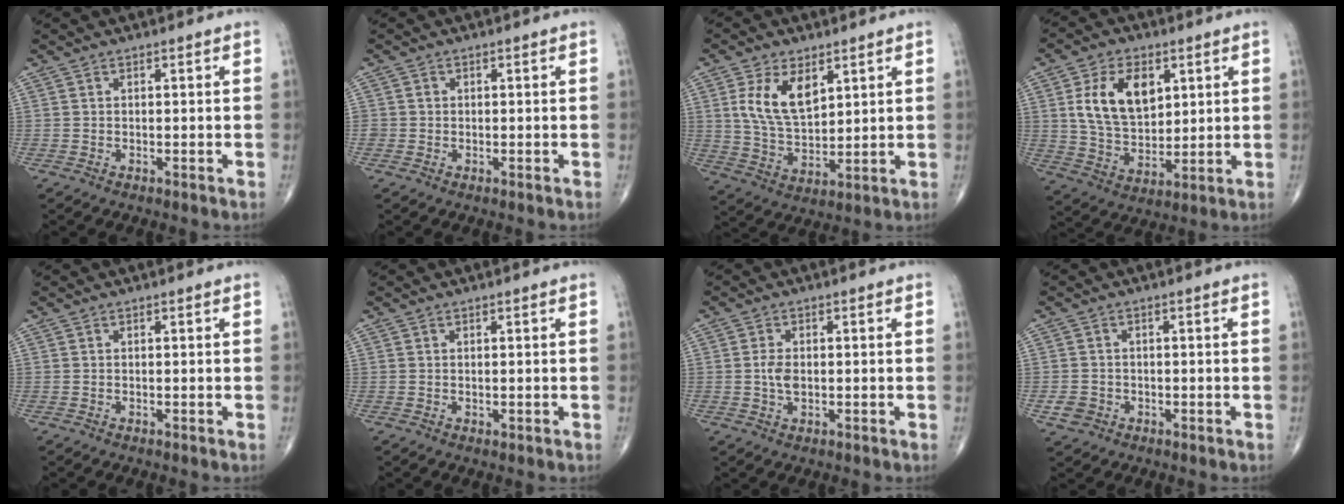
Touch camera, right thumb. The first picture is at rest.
{"total": 1.2, "force": [-0.1, 1.2, 0.1], "torque": [0.006, 0.005, -0.005]}
{"total": 10.8, "force": [4.2, 6.0, 7.9], "torque": [-0.132, -0.020, 0.090]}
{"total": 13.6, "force": [4.2, 8.6, 9.6], "torque": [-0.150, -0.016, 0.085]}
{"total": 0.0}
{"total": 0.0}
{"total": 3.0, "force": [-0.1, 1.8, 2.4], "torque": [-0.047, 0.000, -0.004]}
{"total": 3.0, "force": [-1.0, 2.6, 1.1], "torque": [-0.013, 0.005, -0.014]}